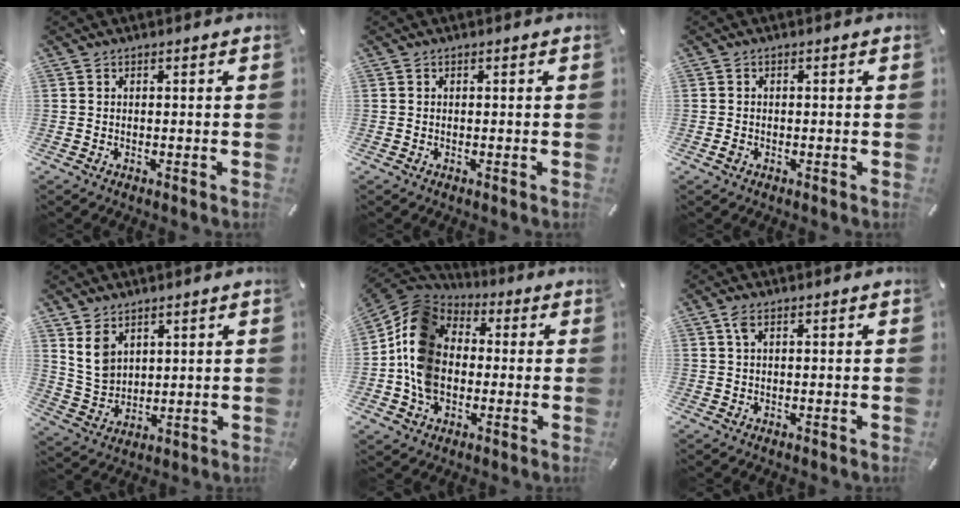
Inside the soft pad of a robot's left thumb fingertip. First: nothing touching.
{"total": 0.0}
{"total": 1.1, "force": [-0.4, 0.8, 0.6], "torque": [-0.011, 0.003, -0.008]}
{"total": 6.9, "force": [3.7, 5.1, 2.8], "torque": [-0.083, -0.008, 0.070]}
{"total": 13.7, "force": [-2.3, 11.3, 7.4], "torque": [-0.167, 0.030, -0.043]}
{"total": 2.0, "force": [0.7, 0.5, 1.8], "torque": [-0.039, 0.004, 0.011]}